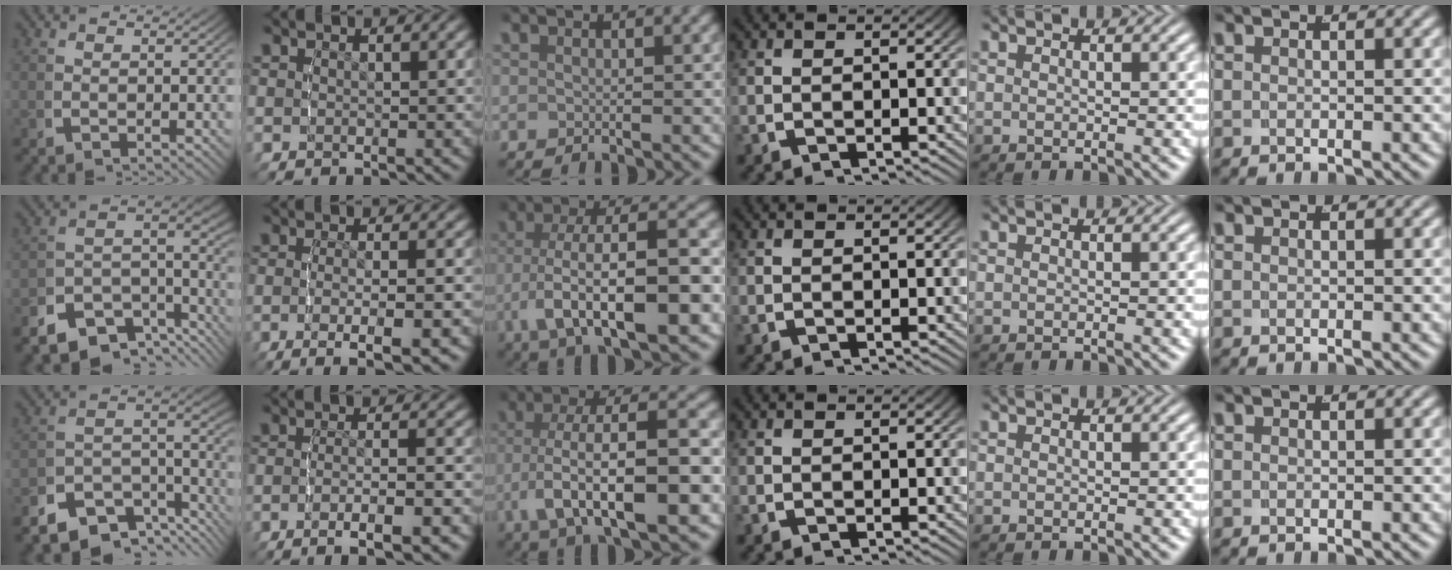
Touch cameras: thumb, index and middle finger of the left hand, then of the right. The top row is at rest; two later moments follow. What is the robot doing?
{"motion": "lift_and_place", "object": "bandage"}